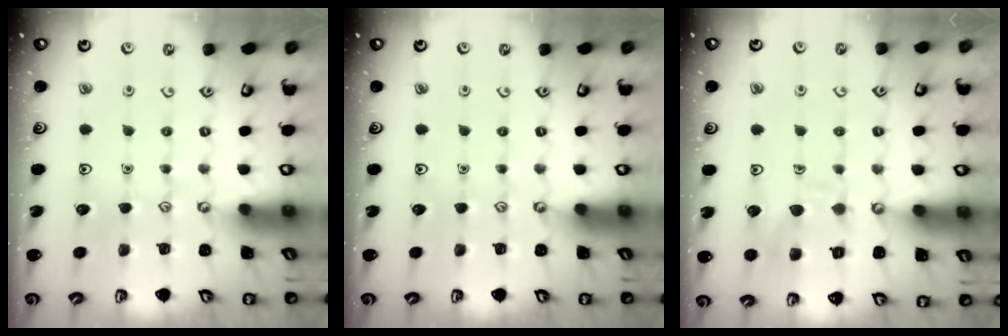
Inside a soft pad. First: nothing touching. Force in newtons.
{"total": 0.0}
{"total": 9.0, "press": 9.0, "slide": 0.9}